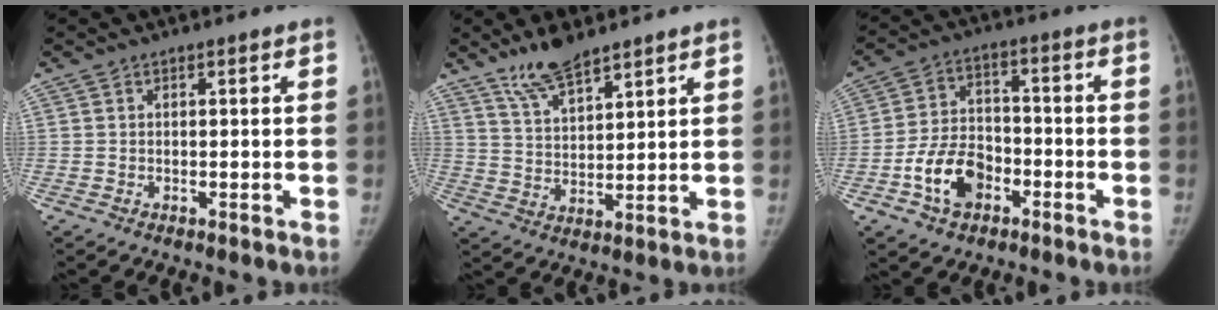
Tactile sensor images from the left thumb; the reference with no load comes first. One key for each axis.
{"total": 8.3, "fx": 6.6, "fy": 2.4, "fz": 4.4, "tx": -0.071, "ty": -0.039, "tz": 0.133}
{"total": 10.7, "fx": -4.5, "fy": 7.3, "fz": 6.3, "tx": -0.097, "ty": 0.030, "tz": -0.081}